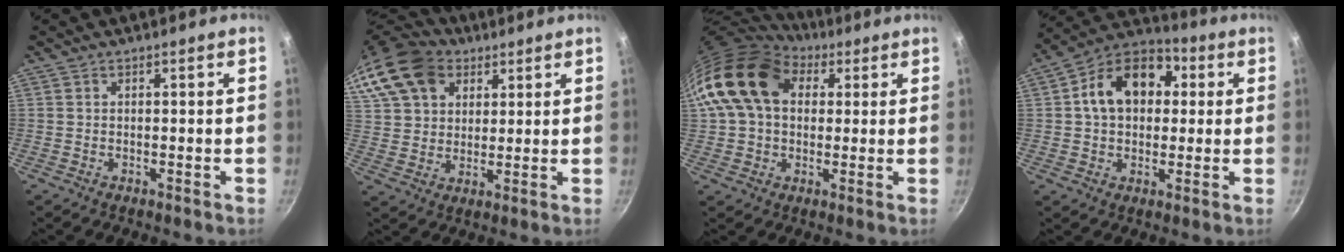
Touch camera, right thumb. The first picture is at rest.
{"total": 19.1, "force": [9.2, 13.8, 9.4], "torque": [-0.195, 0.018, 0.168]}
{"total": 17.3, "force": [5.2, 12.5, 10.9], "torque": [-0.181, 0.018, 0.078]}
{"total": 15.0, "force": [2.7, 11.0, 9.8], "torque": [-0.127, 0.028, 0.023]}